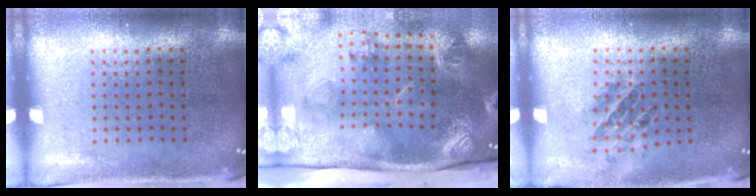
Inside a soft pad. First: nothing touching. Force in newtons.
{"total": 4.7, "press": 3.2, "slide": 3.4}
{"total": 1.0, "press": 0.9, "slide": 0.3}